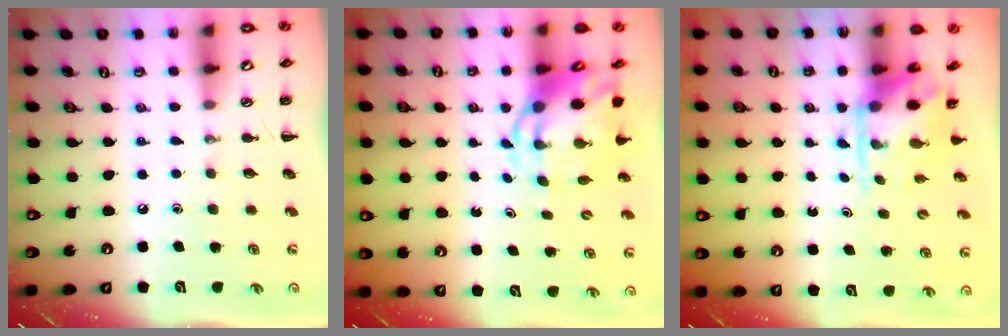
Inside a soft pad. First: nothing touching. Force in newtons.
{"total": 6.0, "press": 5.8, "slide": 1.5}
{"total": 4.0, "press": 3.8, "slide": 1.2}